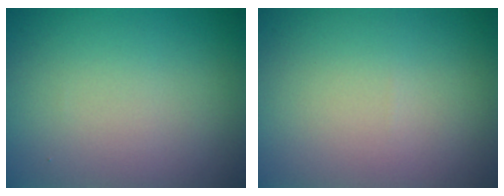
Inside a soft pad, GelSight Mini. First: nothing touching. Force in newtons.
{"total": 0.0}